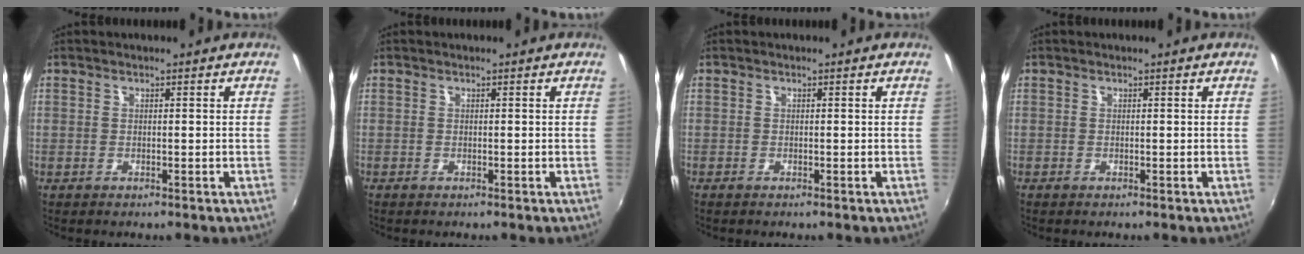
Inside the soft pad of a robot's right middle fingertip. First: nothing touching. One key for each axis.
{"total": 0.0}
{"total": 0.0}
{"total": 0.0}